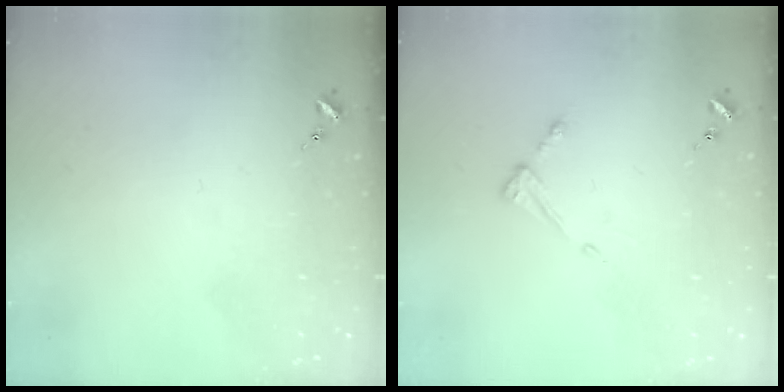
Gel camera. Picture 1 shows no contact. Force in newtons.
{"total": 4.4, "press": 4.4, "slide": 0.4}